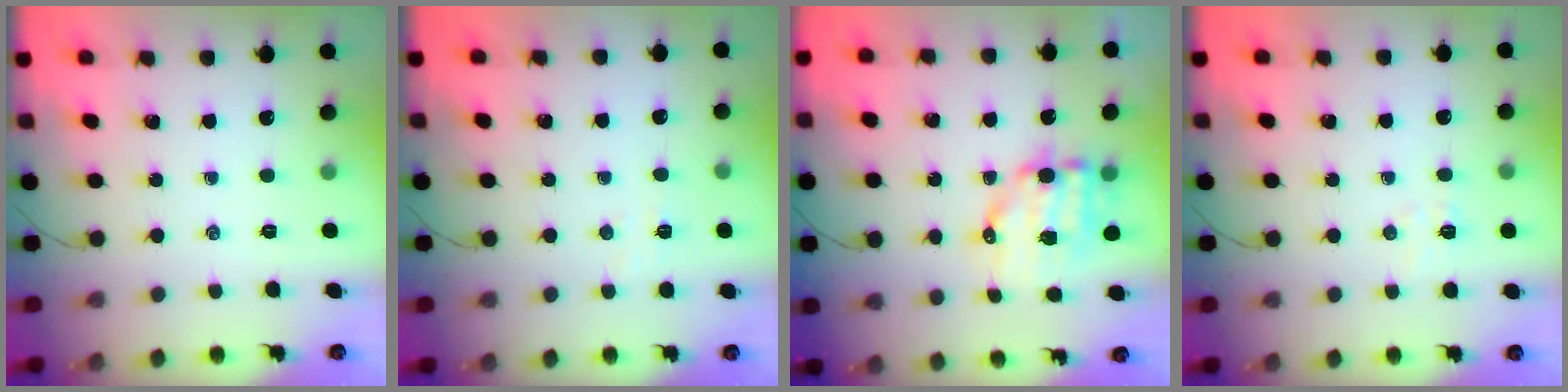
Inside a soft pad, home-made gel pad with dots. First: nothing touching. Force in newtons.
{"total": 2.8, "press": 2.7, "slide": 0.8}
{"total": 10.1, "press": 9.9, "slide": 2.2}
{"total": 4.5, "press": 4.3, "slide": 1.1}